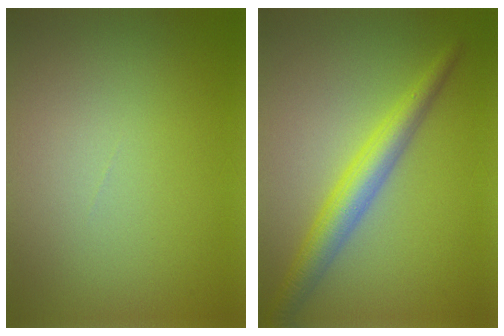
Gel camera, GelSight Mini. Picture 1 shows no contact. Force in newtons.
{"total": 4.0, "press": 4.0, "slide": 0.1}